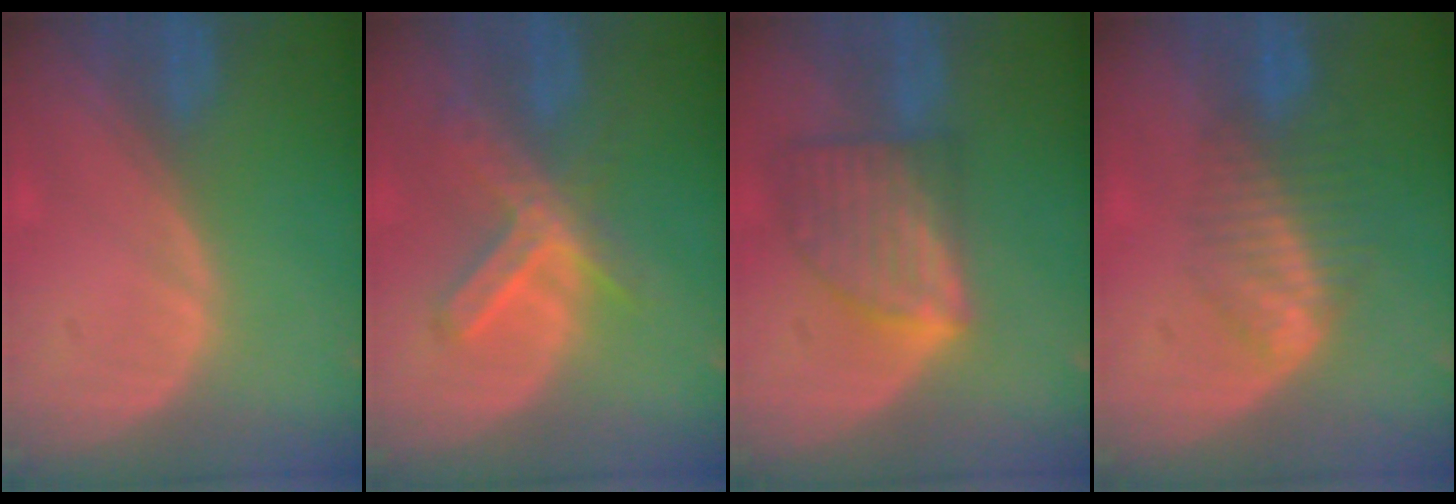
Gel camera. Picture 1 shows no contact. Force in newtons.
{"total": 7.0, "press": 6.1, "slide": 3.6}
{"total": 7.7, "press": 7.0, "slide": 3.2}
{"total": 6.7, "press": 5.7, "slide": 3.5}